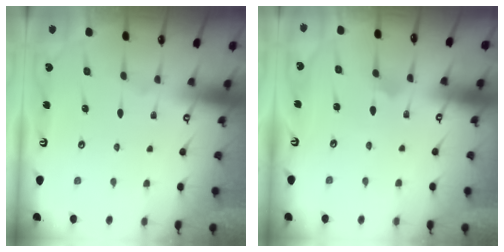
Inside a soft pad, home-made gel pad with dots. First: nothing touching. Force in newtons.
{"total": 2.2, "press": 2.2, "slide": 0.1}